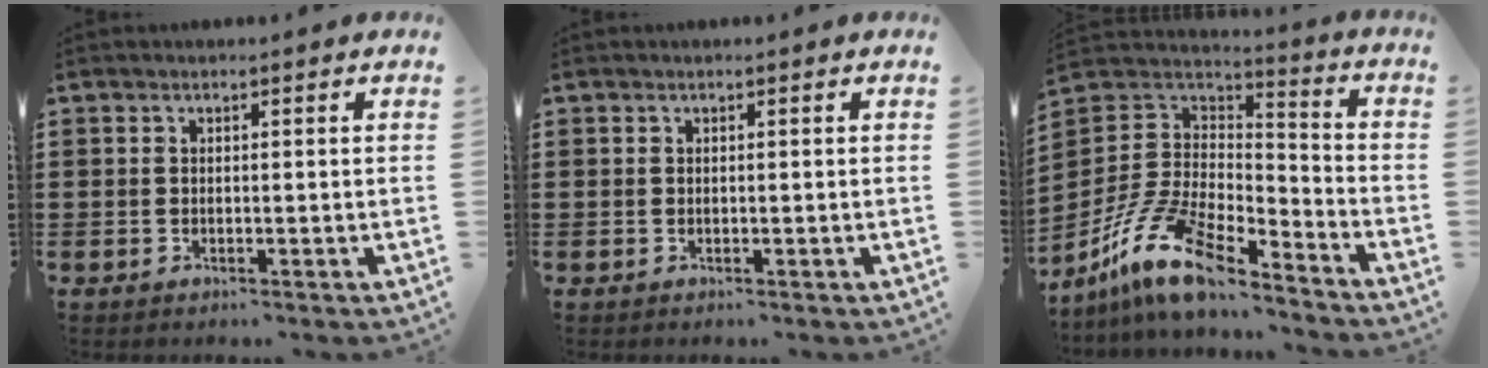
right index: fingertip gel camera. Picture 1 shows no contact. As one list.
[{"total": 0.0}, {"total": 13.8, "force": [-9.6, 4.6, 8.8], "torque": [-0.187, 0.024, -0.185]}]